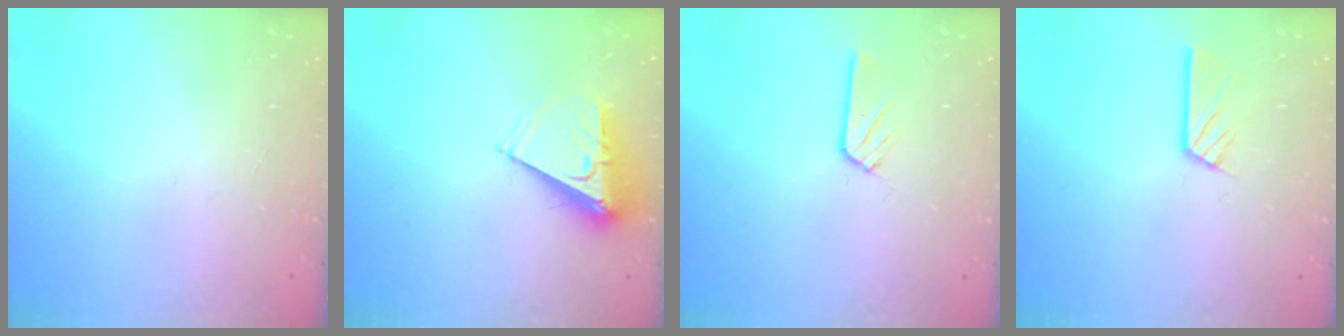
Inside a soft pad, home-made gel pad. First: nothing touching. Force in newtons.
{"total": 7.7, "press": 7.7, "slide": 0.7}
{"total": 5.3, "press": 5.3, "slide": 0.3}
{"total": 5.8, "press": 5.8, "slide": 0.3}